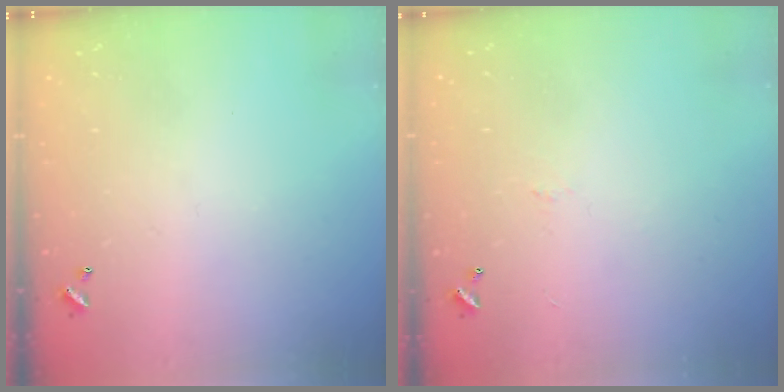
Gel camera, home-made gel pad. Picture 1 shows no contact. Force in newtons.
{"total": 0.0}